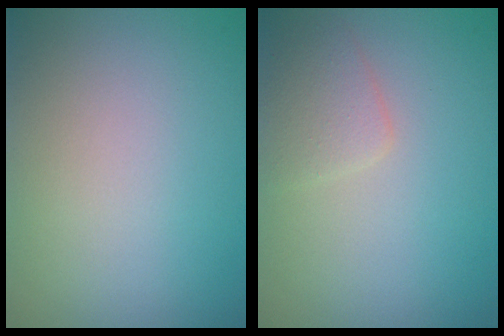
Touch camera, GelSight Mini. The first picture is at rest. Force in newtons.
{"total": 1.9, "press": 1.9, "slide": 0.0}